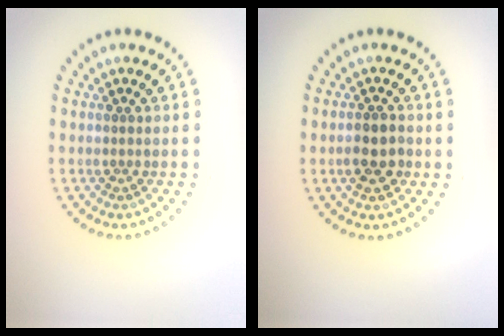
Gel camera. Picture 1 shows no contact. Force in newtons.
{"total": 2.7, "press": 2.6, "slide": 0.4}